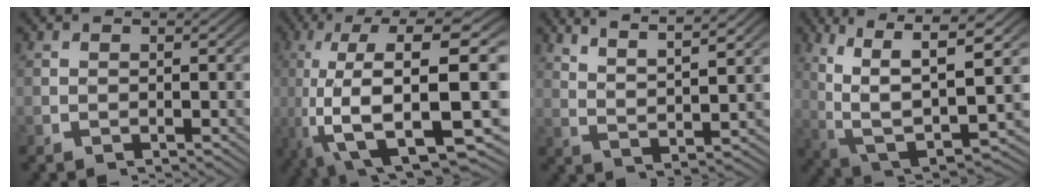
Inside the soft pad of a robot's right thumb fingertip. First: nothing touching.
{"total": 18.2, "force": [-2.4, 9.8, 15.2], "torque": [-0.311, -0.058, 0.001]}
{"total": 7.2, "force": [5.2, 2.5, 4.3], "torque": [-0.070, 0.010, 0.083]}
{"total": 12.4, "force": [-0.2, 7.7, 9.7], "torque": [-0.203, -0.052, 0.022]}